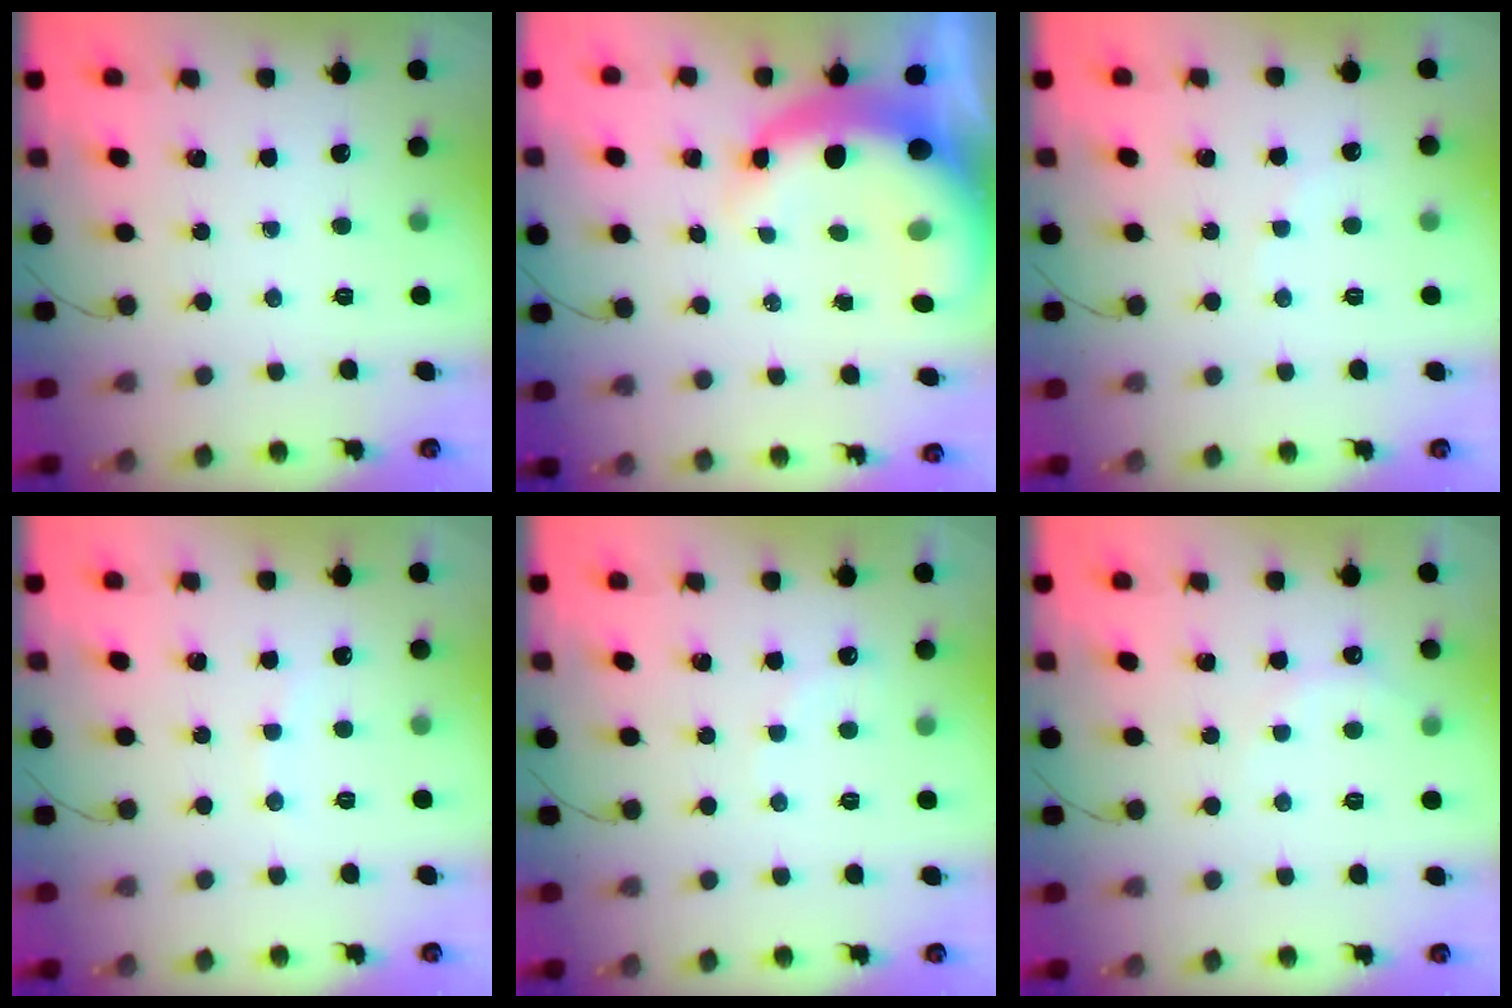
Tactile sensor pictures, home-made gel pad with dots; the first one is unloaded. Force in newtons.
{"total": 12.8, "press": 12.5, "slide": 3.0}
{"total": 4.2, "press": 4.0, "slide": 1.1}
{"total": 3.4, "press": 3.3, "slide": 0.9}
{"total": 3.4, "press": 3.3, "slide": 1.0}
{"total": 6.1, "press": 5.9, "slide": 1.3}